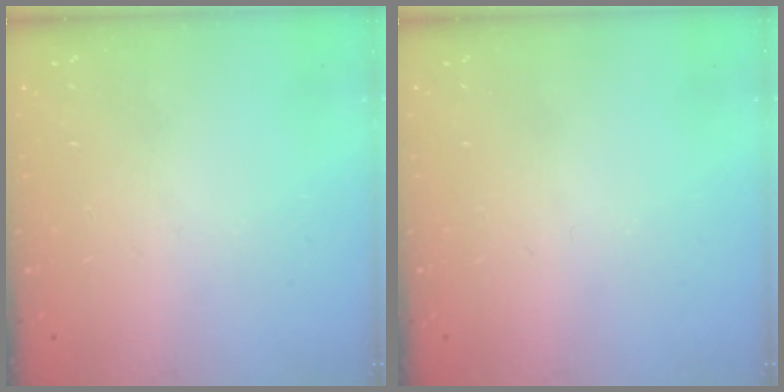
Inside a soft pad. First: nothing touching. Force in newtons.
{"total": 0.0}